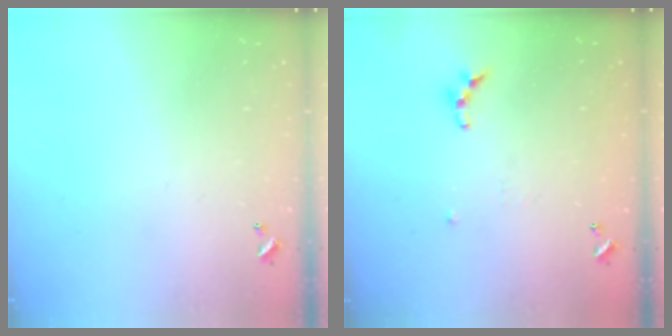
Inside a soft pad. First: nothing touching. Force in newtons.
{"total": 4.9, "press": 4.9, "slide": 0.5}